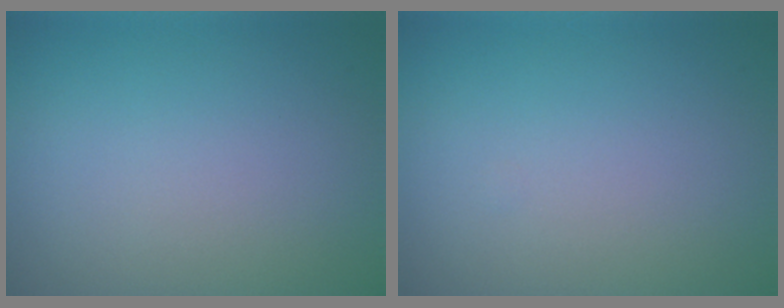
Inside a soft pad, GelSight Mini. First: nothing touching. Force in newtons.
{"total": 0.0}